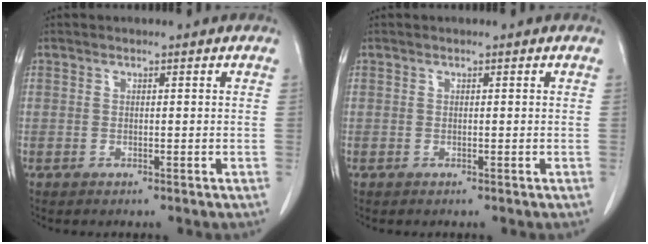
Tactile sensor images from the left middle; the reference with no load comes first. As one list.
[{"total": 0.0}]